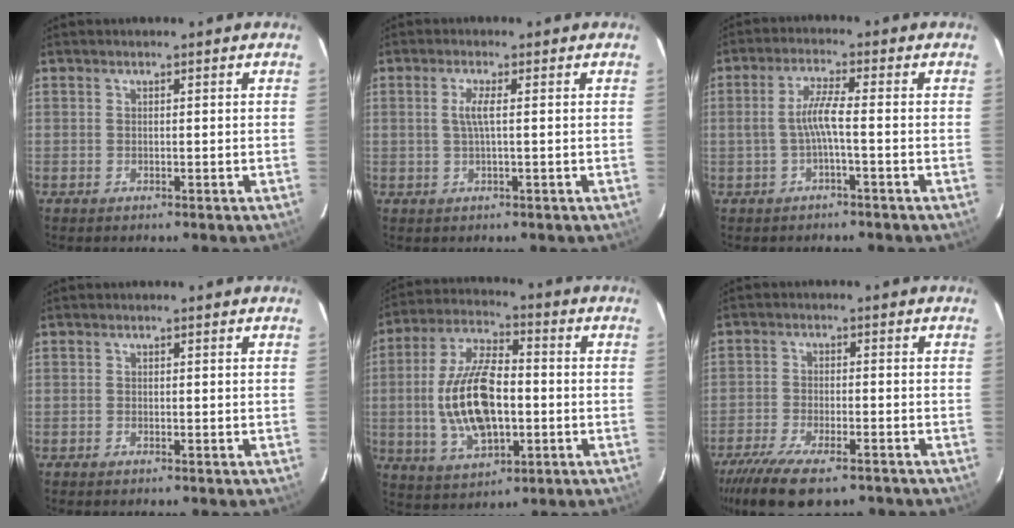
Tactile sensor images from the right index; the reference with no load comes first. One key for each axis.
{"total": 2.6, "fx": 0.2, "fy": -0.1, "fz": 2.6, "tx": -0.051, "ty": 0.001, "tz": 0.003}
{"total": 4.6, "fx": -1.3, "fy": -0.1, "fz": 4.5, "tx": -0.095, "ty": 0.005, "tz": -0.022}
{"total": 0.0}
{"total": 16.4, "fx": -1.9, "fy": 7.9, "fz": 14.2, "tx": -0.289, "ty": 0.003, "tz": -0.026}
{"total": 13.6, "fx": -10.1, "fy": 4.5, "fz": 7.9, "tx": -0.178, "ty": -0.039, "tz": -0.175}